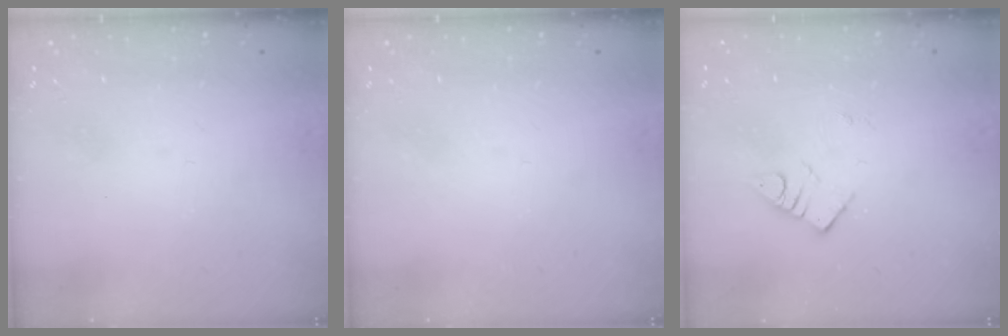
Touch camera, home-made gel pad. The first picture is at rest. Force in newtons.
{"total": 0.0}
{"total": 2.8, "press": 2.7, "slide": 0.3}